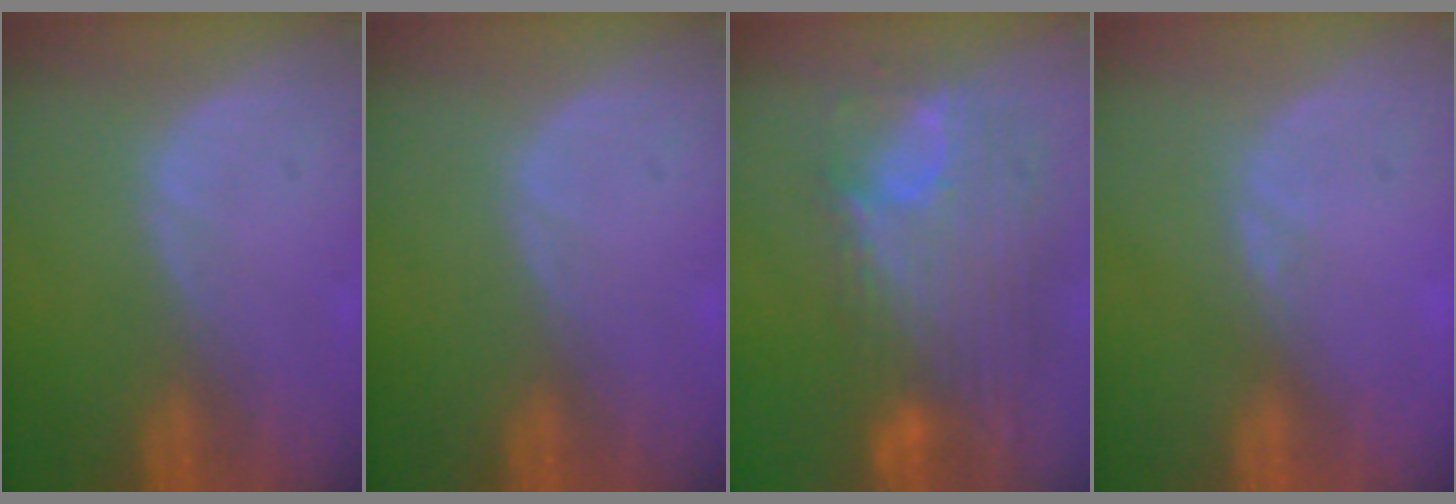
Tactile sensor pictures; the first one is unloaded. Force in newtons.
{"total": 0.0}
{"total": 12.1, "press": 10.2, "slide": 6.4}
{"total": 0.9, "press": 0.8, "slide": 0.3}